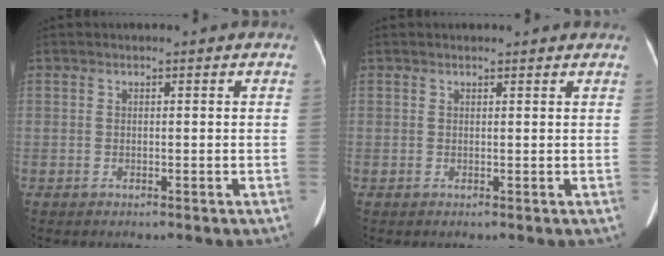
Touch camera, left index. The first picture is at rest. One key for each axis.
{"total": 2.9, "fx": 2.8, "fy": 0.4, "fz": 0.9, "tx": -0.011, "ty": 0.001, "tz": 0.025}